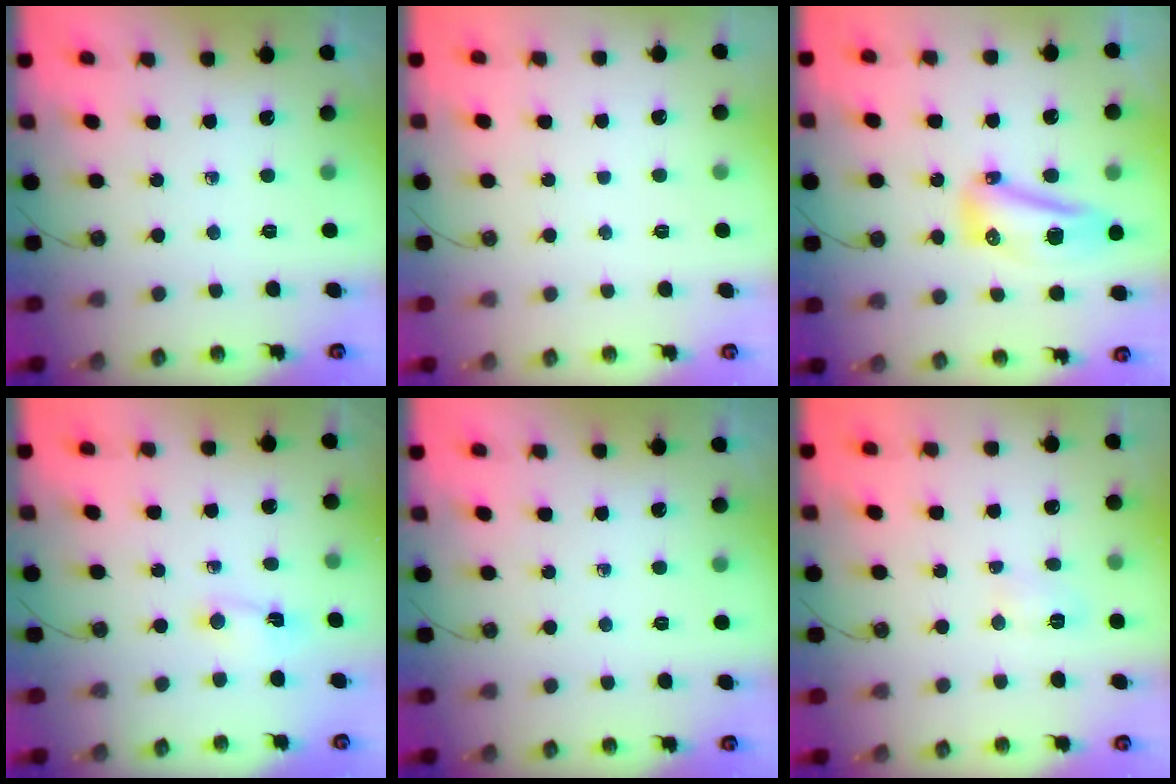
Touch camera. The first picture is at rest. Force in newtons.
{"total": 1.8, "press": 1.7, "slide": 0.6}
{"total": 21.3, "press": 16.2, "slide": 13.9}
{"total": 1.4, "press": 1.4, "slide": 0.1}
{"total": 0.0}
{"total": 4.2, "press": 4.2, "slide": 0.6}